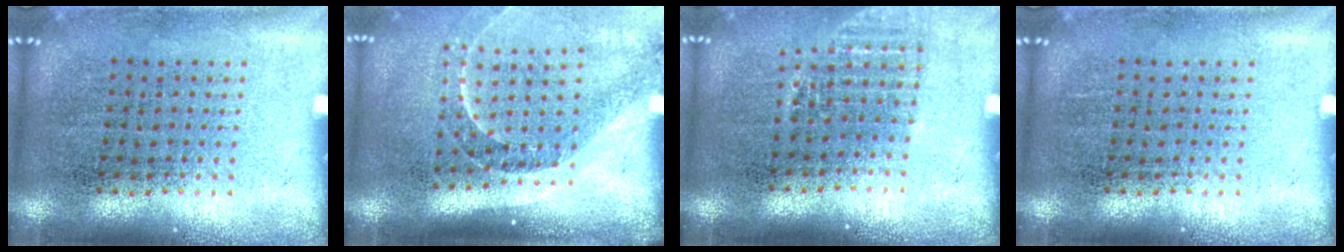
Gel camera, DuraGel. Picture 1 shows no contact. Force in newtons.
{"total": 1.4, "press": 1.3, "slide": 0.7}
{"total": 1.1, "press": 1.0, "slide": 0.4}
{"total": 0.0}